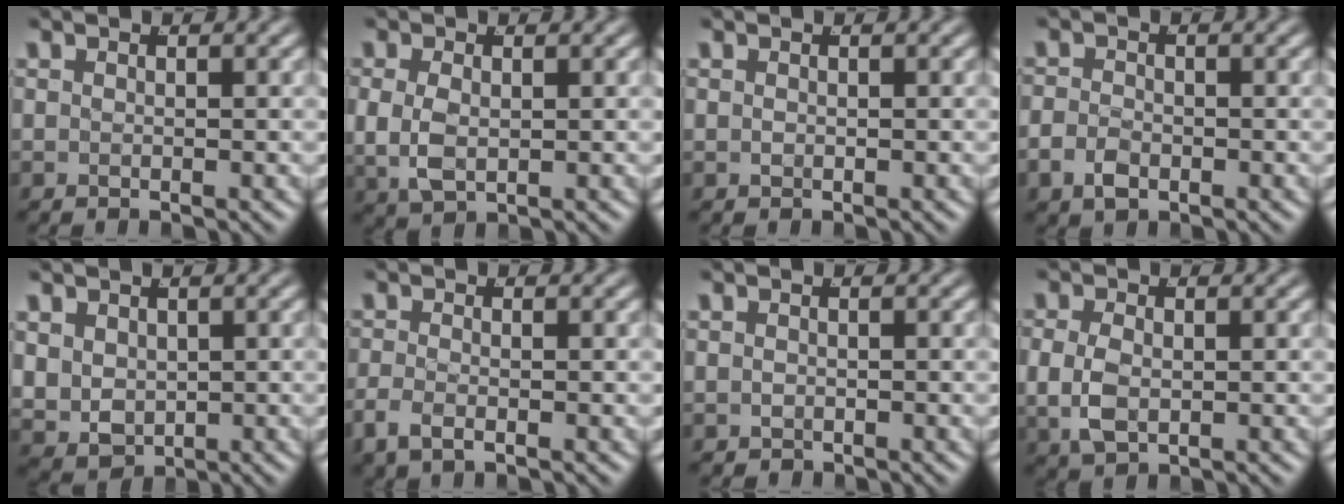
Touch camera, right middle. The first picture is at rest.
{"total": 3.7, "force": [0.1, 2.8, 2.5], "torque": [-0.067, -0.016, 0.014]}
{"total": 0.0}
{"total": 2.2, "force": [-1.1, 1.6, 1.1], "torque": [-0.026, -0.009, -0.016]}
{"total": 5.8, "force": [-0.1, 5.1, 2.7], "torque": [-0.080, -0.037, 0.020]}
{"total": 2.1, "force": [-1.3, 0.9, 1.4], "torque": [-0.034, -0.010, -0.017]}
{"total": 0.7, "force": [-0.6, 0.3, 0.0], "torque": [-0.011, -0.011, -0.002]}
{"total": 3.3, "force": [-0.1, 2.3, 2.3], "torque": [-0.063, -0.015, 0.011]}